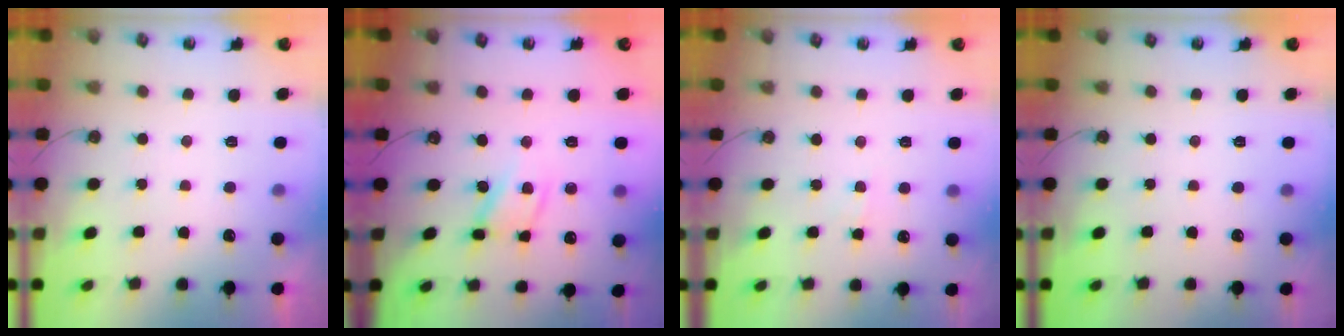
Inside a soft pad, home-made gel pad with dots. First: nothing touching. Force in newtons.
{"total": 12.0, "press": 12.0, "slide": 0.8}
{"total": 2.1, "press": 2.1, "slide": 0.4}
{"total": 0.0}